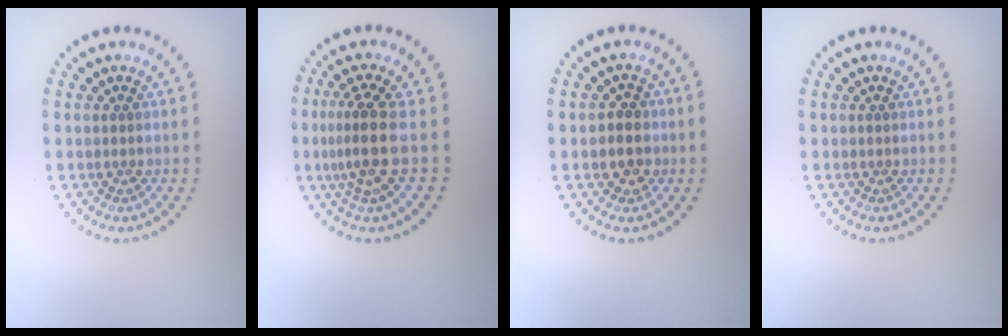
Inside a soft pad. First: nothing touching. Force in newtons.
{"total": 3.6, "press": 2.7, "slide": 2.4}
{"total": 2.1, "press": 2.0, "slide": 0.7}
{"total": 0.0}